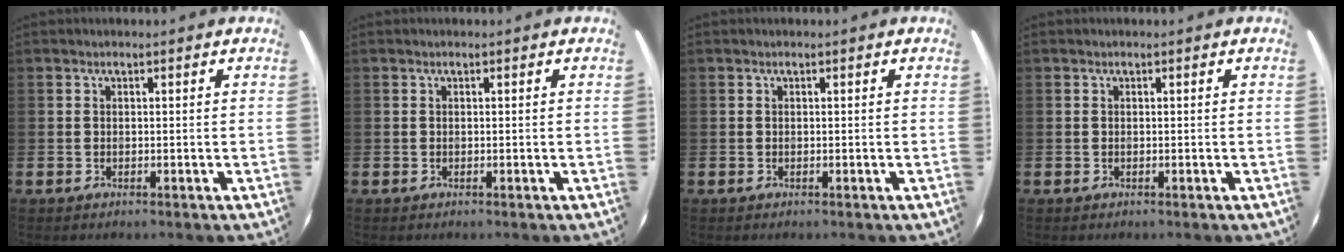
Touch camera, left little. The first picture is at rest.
{"total": 0.0}
{"total": 0.0}
{"total": 0.0}